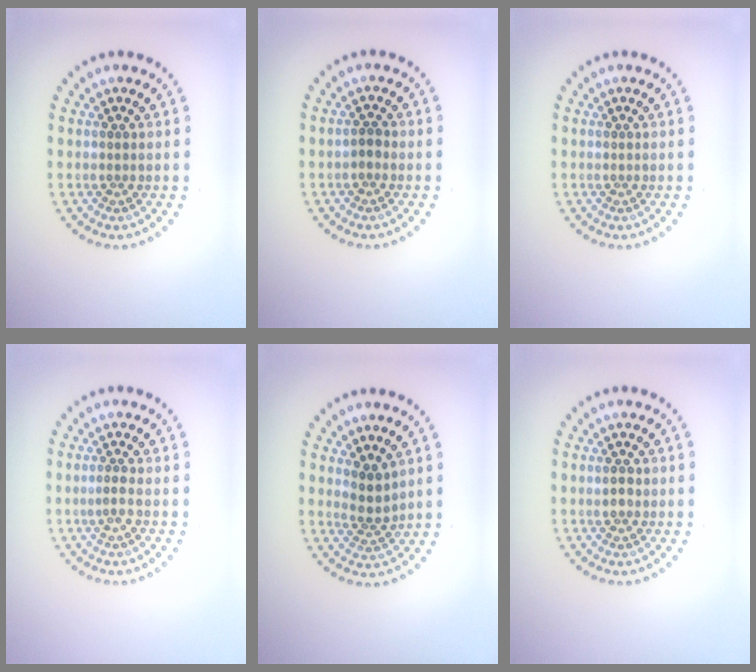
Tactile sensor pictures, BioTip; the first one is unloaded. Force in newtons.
{"total": 0.8, "press": 0.8, "slide": 0.3}
{"total": 0.0}
{"total": 0.9, "press": 0.8, "slide": 0.5}
{"total": 2.2, "press": 1.8, "slide": 1.3}
{"total": 1.0, "press": 1.0, "slide": 0.2}